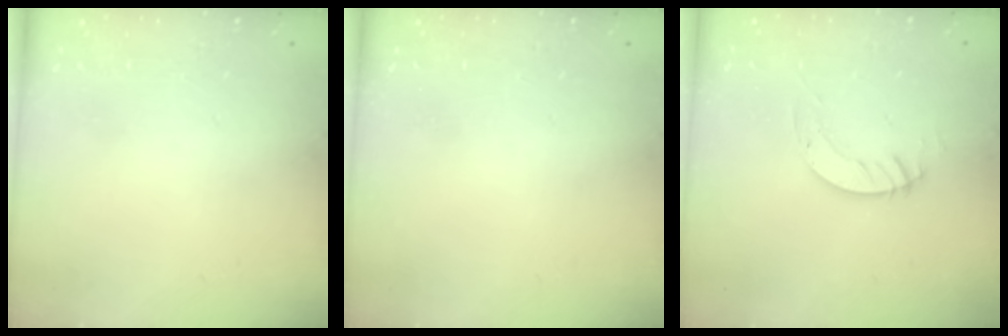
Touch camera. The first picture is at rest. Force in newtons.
{"total": 0.0}
{"total": 3.8, "press": 3.8, "slide": 0.4}